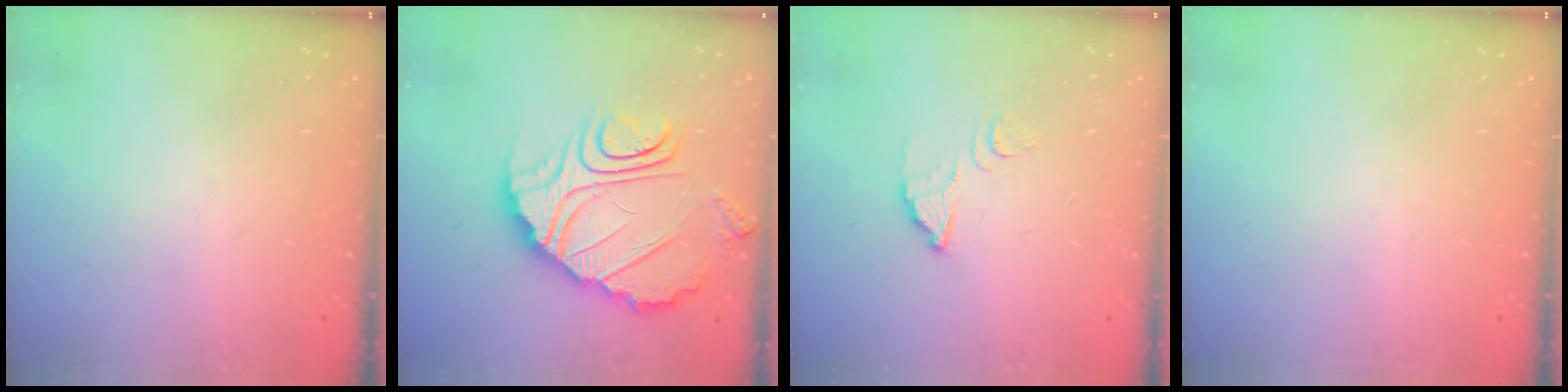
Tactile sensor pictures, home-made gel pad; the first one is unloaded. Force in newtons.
{"total": 14.3, "press": 14.2, "slide": 1.3}
{"total": 2.5, "press": 2.5, "slide": 0.2}
{"total": 0.0}